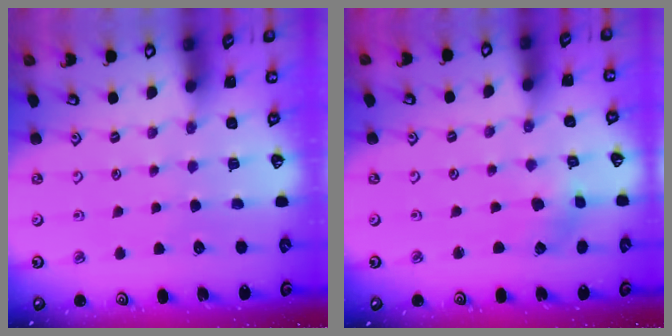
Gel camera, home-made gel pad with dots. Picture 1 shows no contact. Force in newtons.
{"total": 0.8, "press": 0.8, "slide": 0.2}